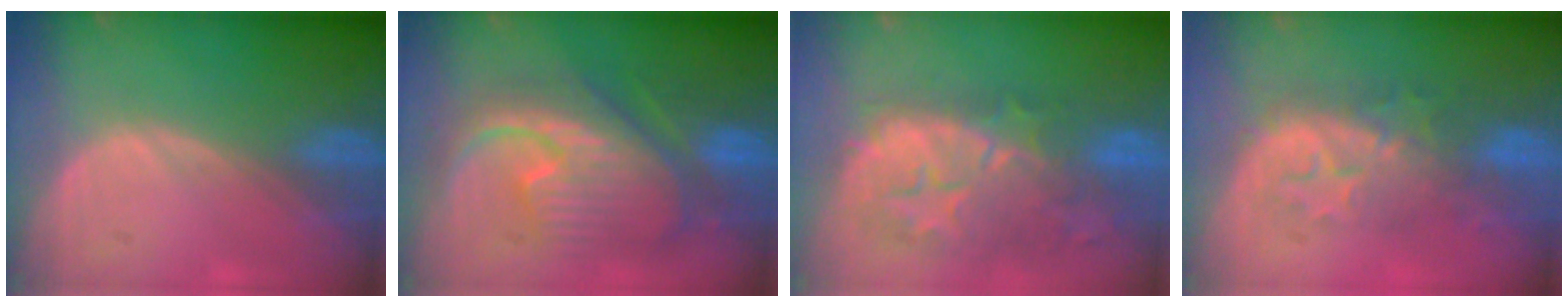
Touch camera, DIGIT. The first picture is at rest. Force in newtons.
{"total": 12.4, "press": 12.4, "slide": 1.4}
{"total": 11.4, "press": 10.5, "slide": 4.5}
{"total": 8.0, "press": 7.8, "slide": 1.7}